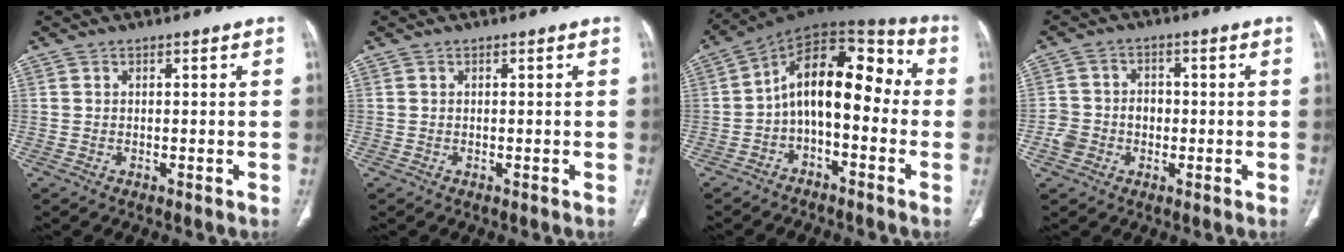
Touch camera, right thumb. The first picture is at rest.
{"total": 0.0}
{"total": 14.5, "force": [-1.6, 8.2, 11.9], "torque": [-0.151, 0.072, -0.039]}
{"total": 6.1, "force": [-1.4, 5.3, 2.5], "torque": [-0.030, 0.025, -0.028]}